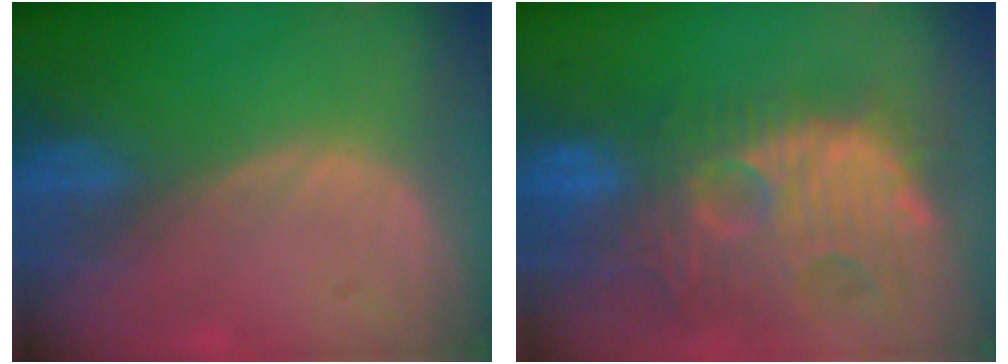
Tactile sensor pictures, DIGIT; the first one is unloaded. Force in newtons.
{"total": 13.8, "press": 12.3, "slide": 6.2}